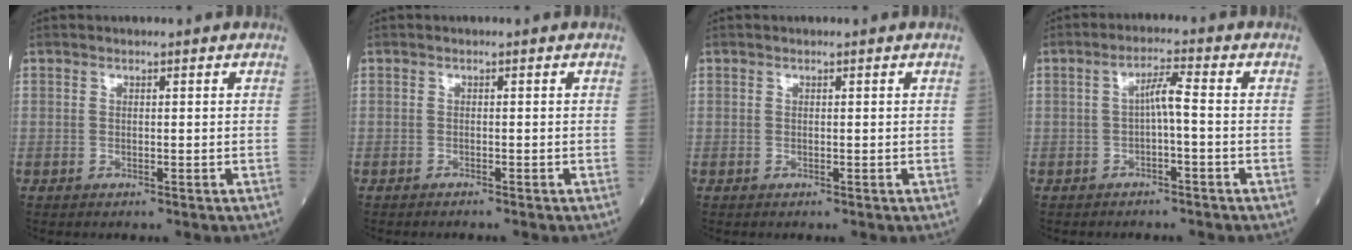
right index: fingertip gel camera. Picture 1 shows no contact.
{"total": 1.2, "force": [-1.1, -0.2, 0.5], "torque": [-0.007, 0.002, -0.015]}
{"total": 0.0}
{"total": 3.4, "force": [-0.4, 0.2, 3.4], "torque": [-0.058, 0.012, -0.007]}